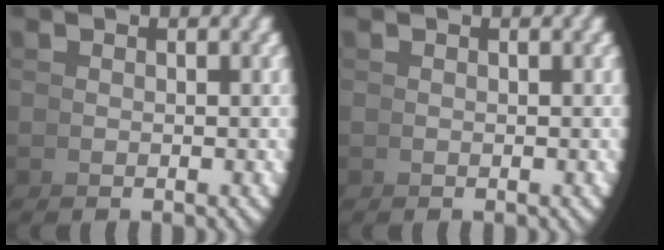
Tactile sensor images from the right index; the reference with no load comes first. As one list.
[{"total": 0.0}]